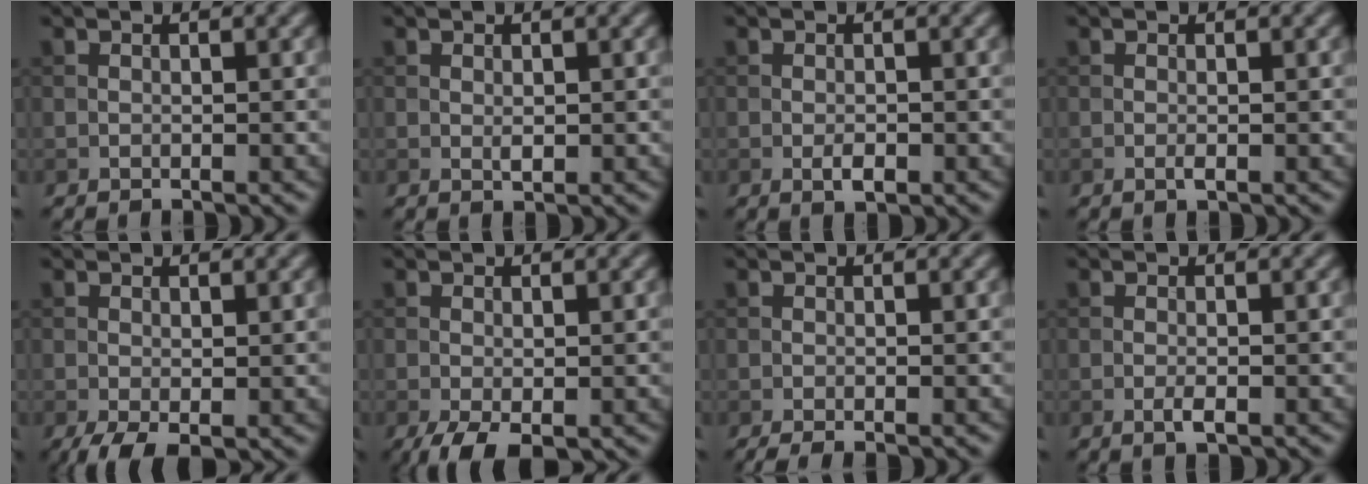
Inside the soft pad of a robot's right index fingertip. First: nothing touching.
{"total": 0.8, "force": [0.1, 0.4, 0.7], "torque": [-0.012, -0.002, 0.002]}
{"total": 1.5, "force": [-0.5, 0.7, 1.2], "torque": [-0.022, -0.001, -0.010]}
{"total": 0.7, "force": [-0.2, 0.1, 0.6], "torque": [-0.013, -0.003, -0.004]}
{"total": 2.8, "force": [-1.0, 1.2, 2.3], "torque": [-0.047, -0.013, -0.015]}
{"total": 3.4, "force": [-1.6, 1.5, 2.7], "torque": [-0.051, -0.011, -0.025]}
{"total": 1.6, "force": [-0.8, 0.3, 1.3], "torque": [-0.025, -0.006, -0.014]}
{"total": 1.3, "force": [-0.5, 0.3, 1.1], "torque": [-0.024, -0.004, -0.009]}